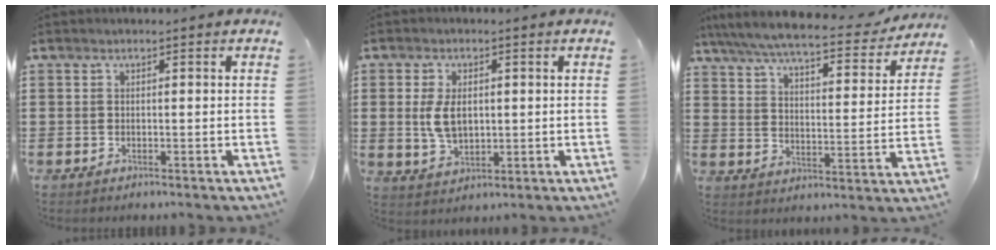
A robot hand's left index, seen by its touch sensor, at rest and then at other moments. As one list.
[{"total": 5.6, "force": [0.7, 3.3, 4.5], "torque": [-0.100, 0.001, 0.006]}, {"total": 7.2, "force": [6.5, 0.4, 3.0], "torque": [-0.088, -0.038, 0.111]}]